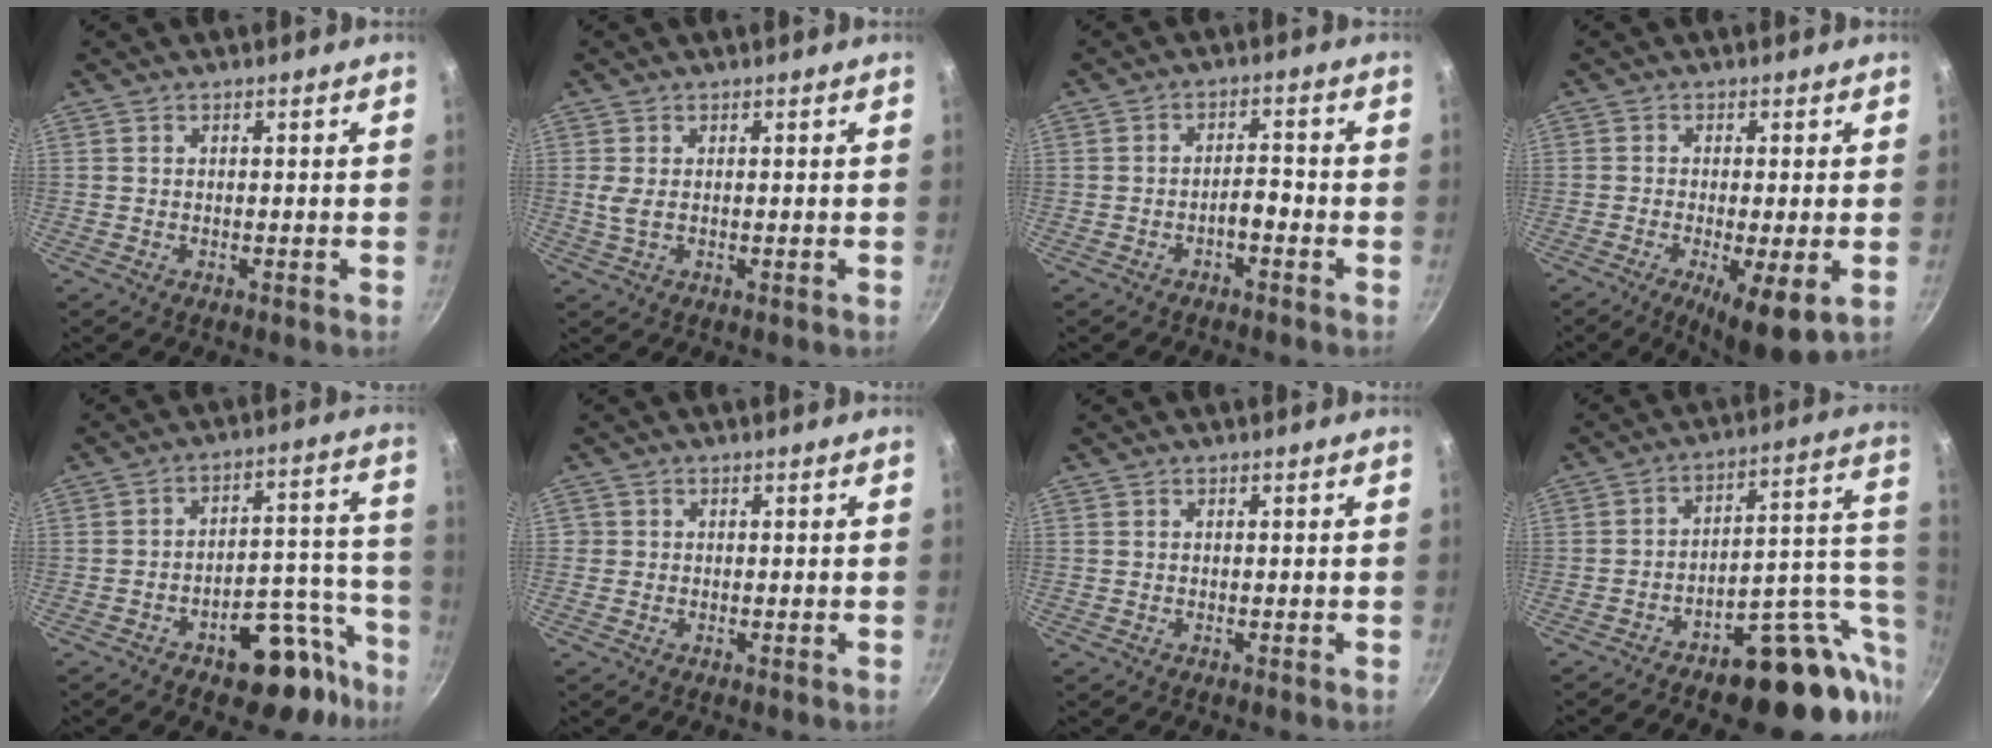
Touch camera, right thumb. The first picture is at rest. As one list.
[{"total": 2.1, "force": [0.2, 0.9, 1.9], "torque": [-0.054, -0.002, 0.009]}, {"total": 3.3, "force": [-1.5, 1.5, 2.5], "torque": [-0.031, 0.024, -0.028]}, {"total": 9.5, "force": [-3.2, 2.3, 8.6], "torque": [-0.141, -0.019, -0.049]}, {"total": 14.1, "force": [-8.9, 6.4, 9.0], "torque": [-0.077, 0.092, -0.124]}, {"total": 1.0, "force": [0.0, 1.0, 0.1], "torque": [0.005, 0.004, -0.001]}, {"total": 0.0}, {"total": 22.1, "force": [-10.1, 8.8, 17.5], "torque": [-0.138, 0.094, -0.134]}]